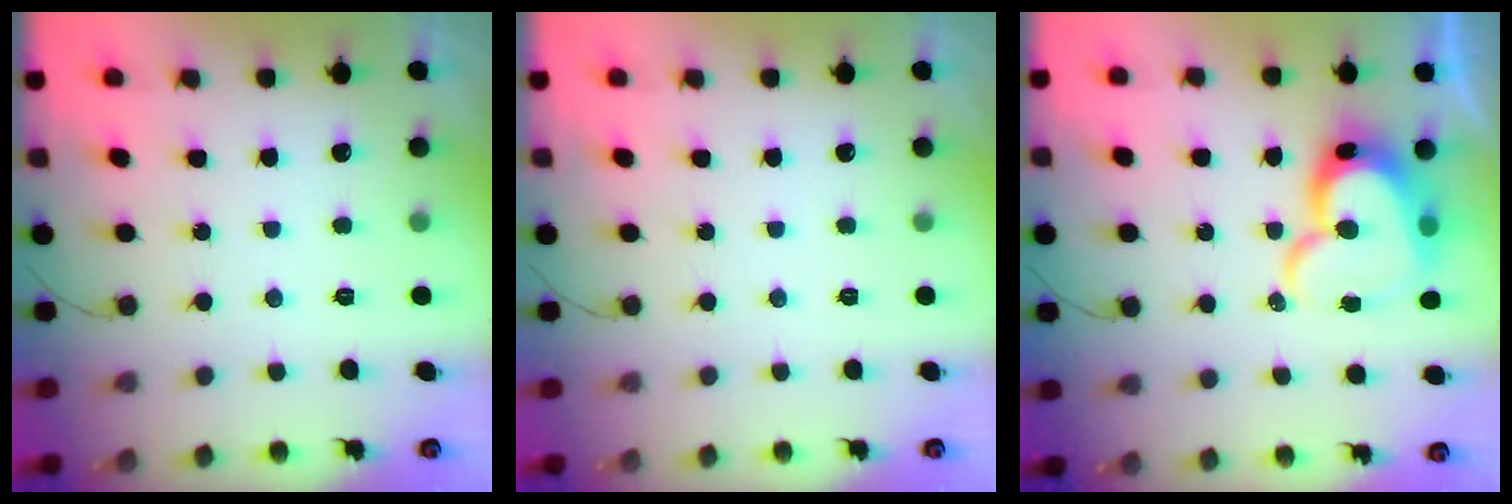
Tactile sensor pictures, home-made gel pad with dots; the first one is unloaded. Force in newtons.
{"total": 0.0}
{"total": 17.2, "press": 17.1, "slide": 1.2}